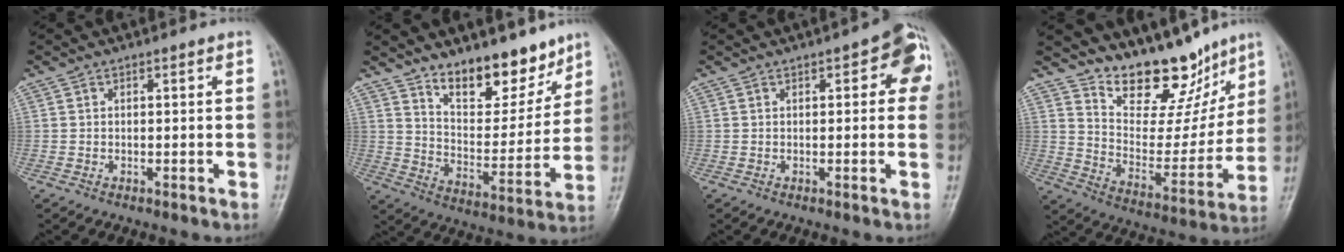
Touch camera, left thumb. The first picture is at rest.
{"total": 13.7, "force": [10.4, 5.9, 6.7], "torque": [-0.061, -0.086, 0.179]}
{"total": 7.6, "force": [2.2, 3.2, 6.5], "torque": [-0.042, 0.008, 0.012]}
{"total": 17.8, "force": [13.9, 8.3, 7.3], "torque": [-0.049, -0.091, 0.223]}